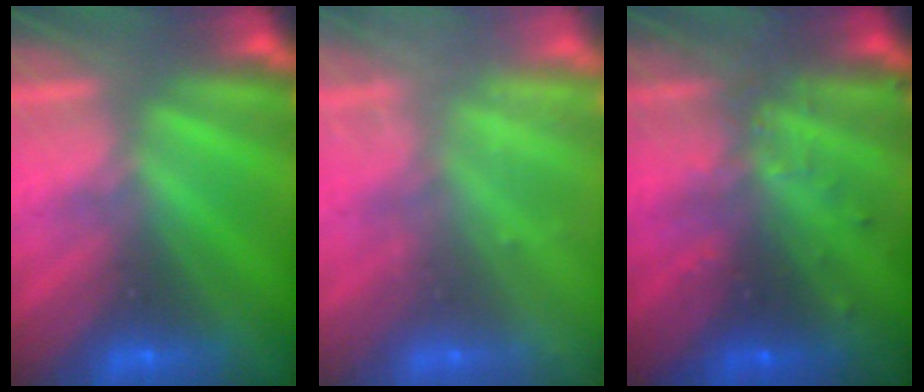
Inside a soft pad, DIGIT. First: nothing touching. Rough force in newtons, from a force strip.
{"total": 2.3}
{"total": 3.3}